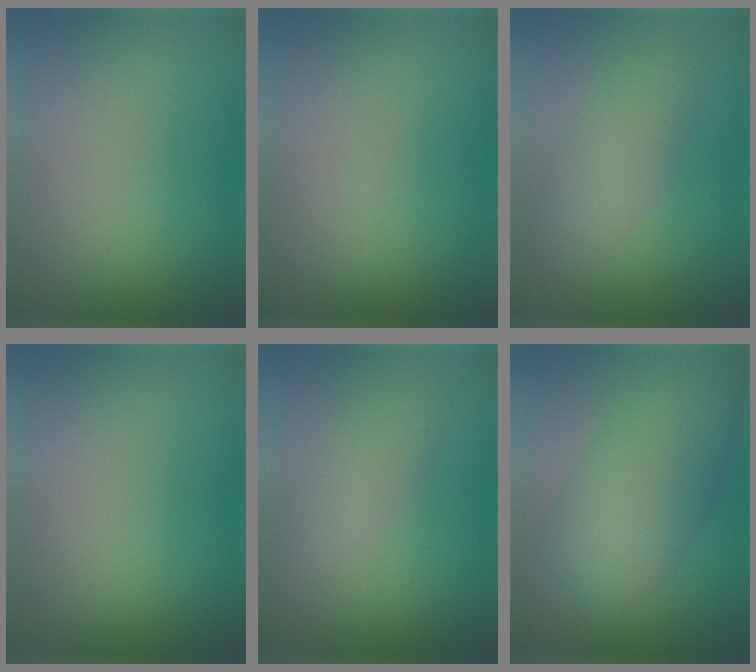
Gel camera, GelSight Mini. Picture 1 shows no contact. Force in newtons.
{"total": 0.0}
{"total": 3.2, "press": 3.2, "slide": 0.1}
{"total": 0.0}
{"total": 2.2, "press": 2.2, "slide": 0.2}
{"total": 7.1, "press": 7.1, "slide": 0.3}